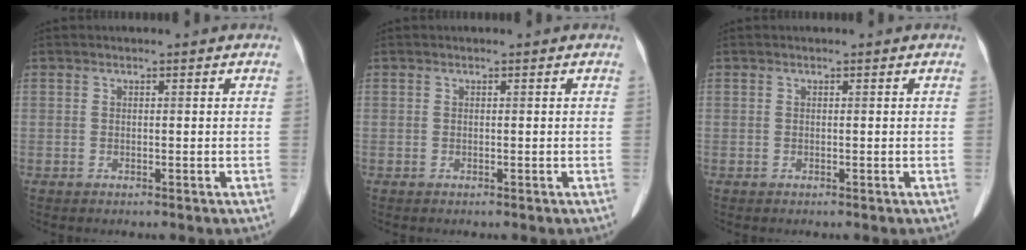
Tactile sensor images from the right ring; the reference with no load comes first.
{"total": 0.0}
{"total": 0.0}